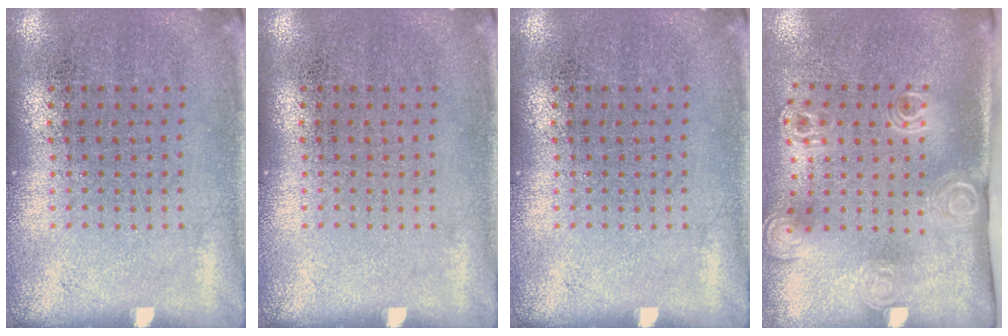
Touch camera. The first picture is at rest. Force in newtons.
{"total": 0.0}
{"total": 0.0}
{"total": 2.2, "press": 1.6, "slide": 1.6}